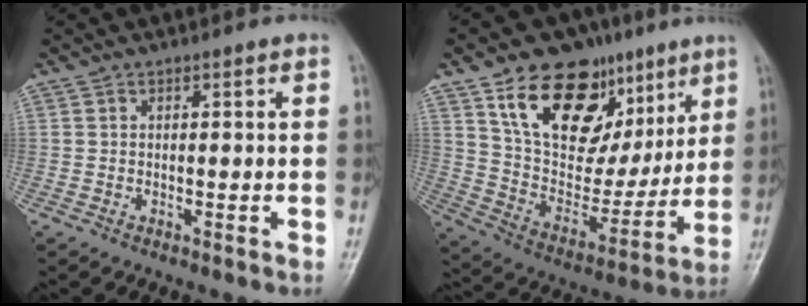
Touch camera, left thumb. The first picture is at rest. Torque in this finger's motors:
{"motor_torque": [2.27, 1.70, 1.26, -1.51, 0.43]}